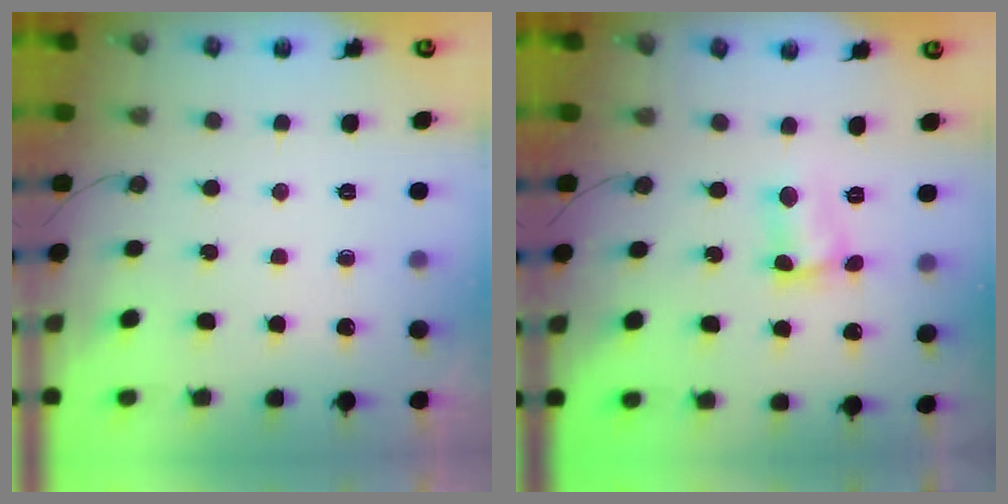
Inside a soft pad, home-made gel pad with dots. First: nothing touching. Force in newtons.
{"total": 4.2, "press": 3.5, "slide": 2.3}